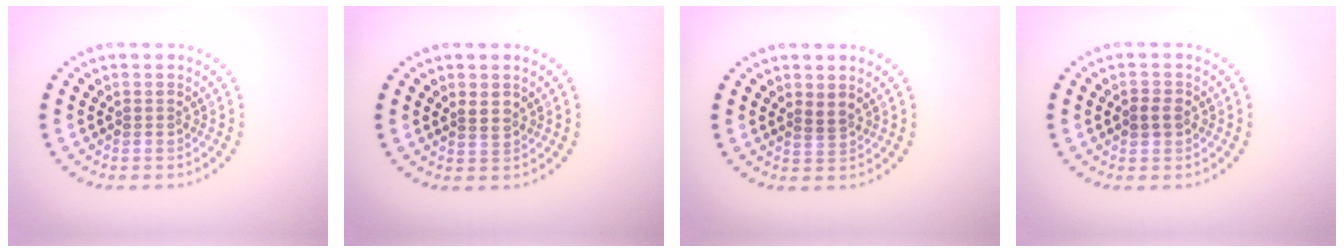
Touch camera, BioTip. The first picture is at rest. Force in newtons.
{"total": 1.4, "press": 1.2, "slide": 0.8}
{"total": 1.3, "press": 1.0, "slide": 0.8}
{"total": 1.8, "press": 1.8, "slide": 0.2}